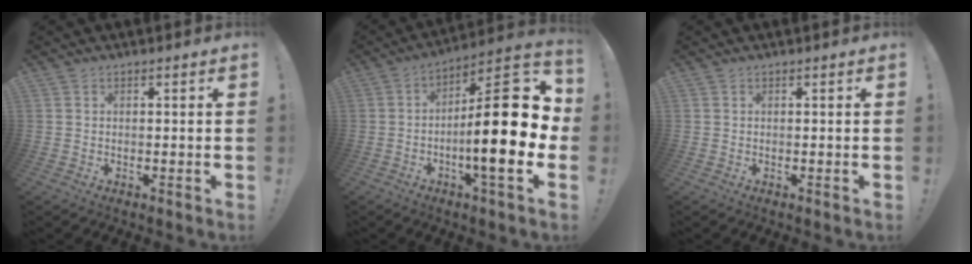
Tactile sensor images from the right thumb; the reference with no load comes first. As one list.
[{"total": 24.0, "force": [-2.1, 6.8, 22.9], "torque": [-0.345, 0.010, -0.037]}, {"total": 0.0}]